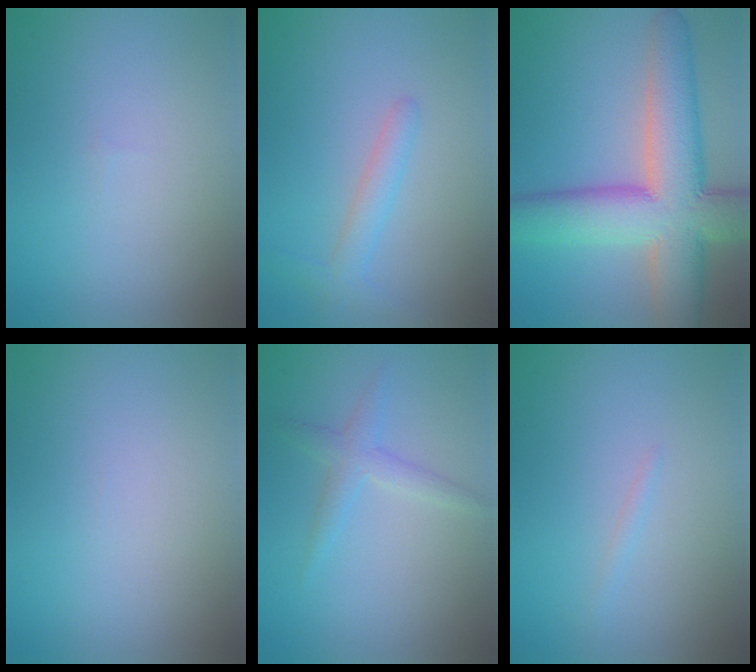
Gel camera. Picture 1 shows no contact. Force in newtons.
{"total": 2.1, "press": 2.1, "slide": 0.1}
{"total": 11.8, "press": 11.8, "slide": 1.0}
{"total": 0.0}
{"total": 1.9, "press": 1.9, "slide": 0.1}
{"total": 0.6, "press": 0.6, "slide": 0.1}